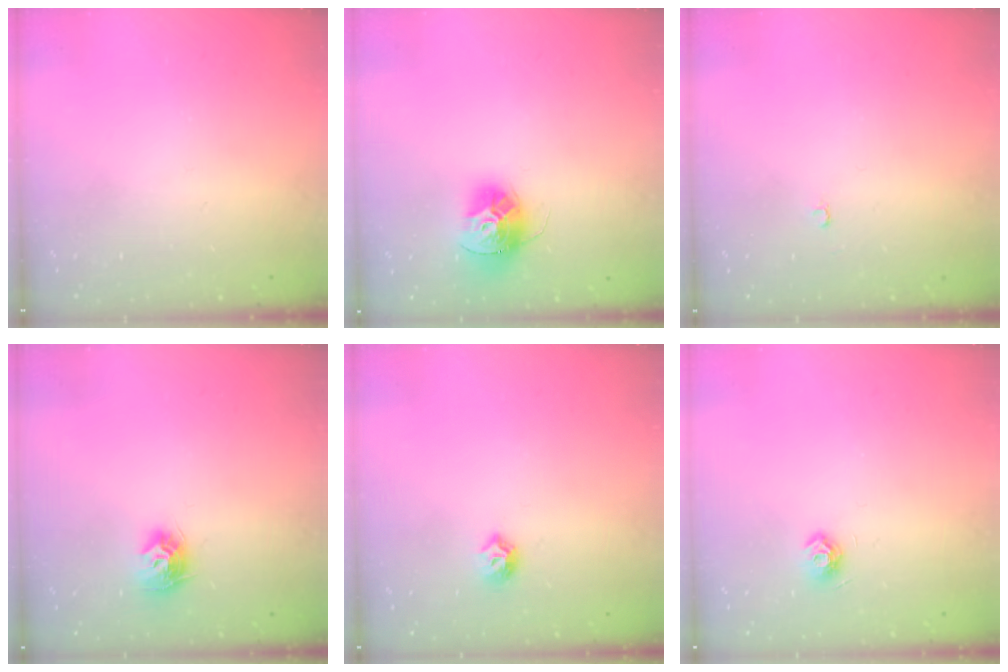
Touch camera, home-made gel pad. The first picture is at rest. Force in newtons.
{"total": 12.7, "press": 12.7, "slide": 1.0}
{"total": 2.1, "press": 2.1, "slide": 0.2}
{"total": 8.7, "press": 8.7, "slide": 0.3}
{"total": 6.4, "press": 6.3, "slide": 0.9}
{"total": 7.6, "press": 7.5, "slide": 1.1}